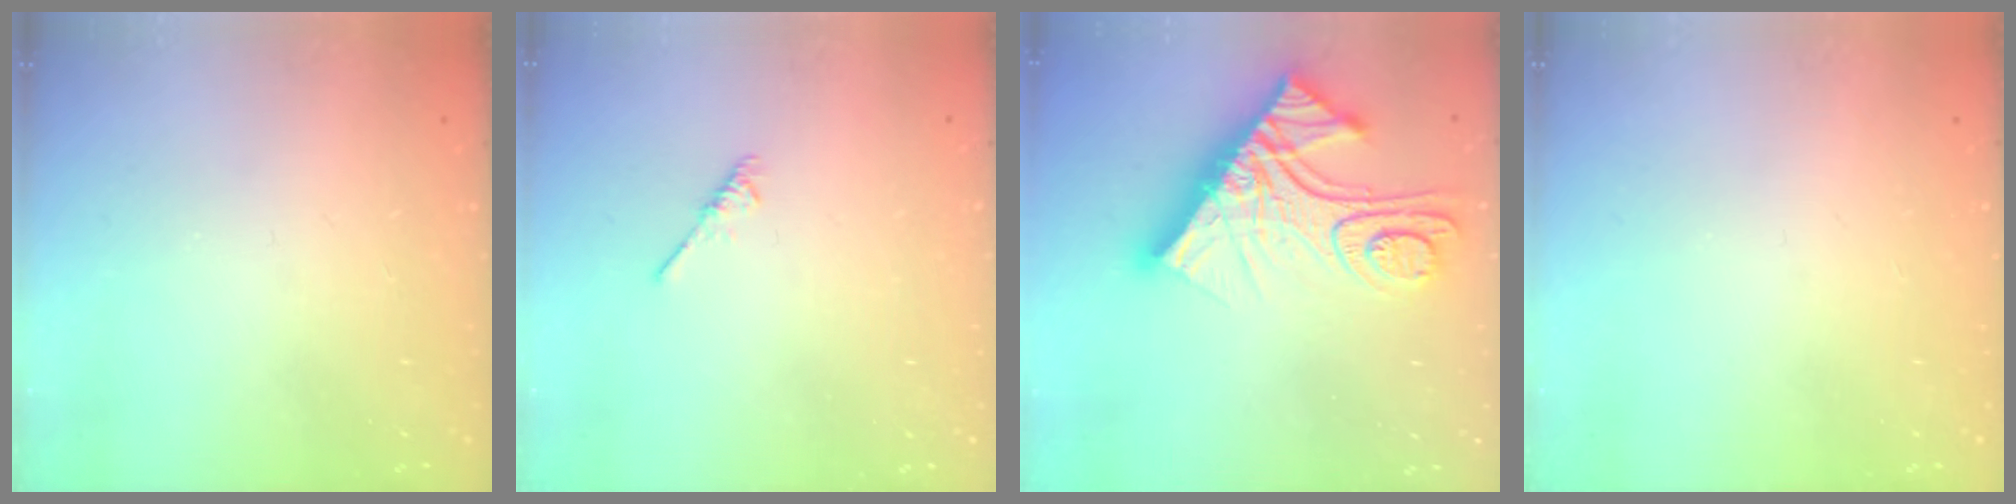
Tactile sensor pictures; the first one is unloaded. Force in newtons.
{"total": 1.9, "press": 1.8, "slide": 0.5}
{"total": 21.9, "press": 21.8, "slide": 1.9}
{"total": 0.0}